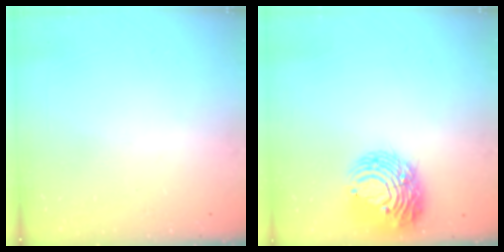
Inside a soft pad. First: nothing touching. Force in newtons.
{"total": 12.5, "press": 12.4, "slide": 1.5}